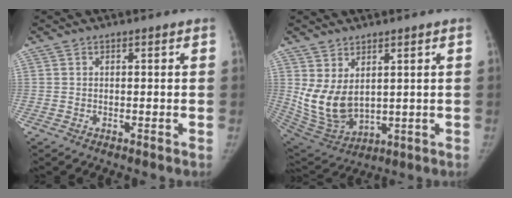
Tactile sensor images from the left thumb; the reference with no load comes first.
{"total": 10.7, "force": [2.7, 6.6, 7.9], "torque": [-0.144, -0.025, 0.079]}